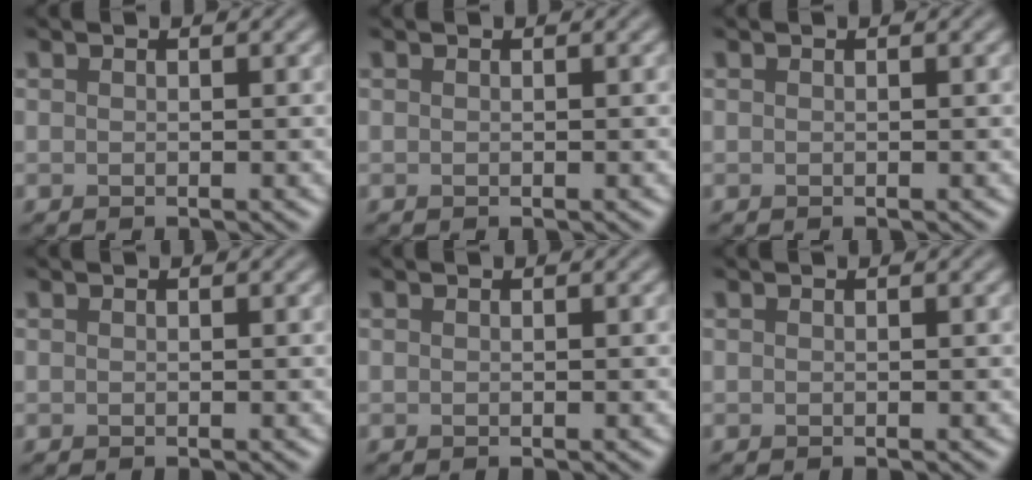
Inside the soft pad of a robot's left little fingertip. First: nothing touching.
{"total": 0.0}
{"total": 0.0}
{"total": 0.0}
{"total": 0.0}
{"total": 0.0}